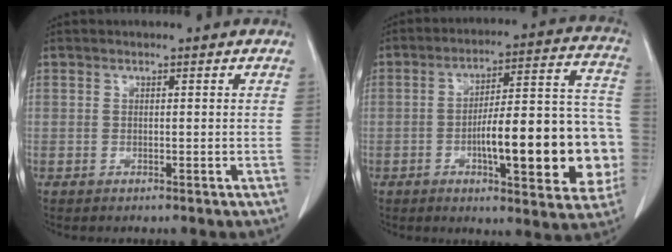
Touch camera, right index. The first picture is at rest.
{"total": 20.2, "force": [-4.6, 4.8, 19.1], "torque": [-0.206, 0.038, -0.054]}